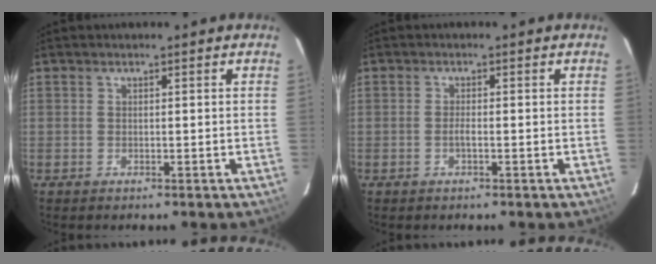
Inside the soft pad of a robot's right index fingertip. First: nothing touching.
{"total": 0.9, "force": [-0.4, 0.1, 0.8], "torque": [-0.018, 0.002, -0.009]}